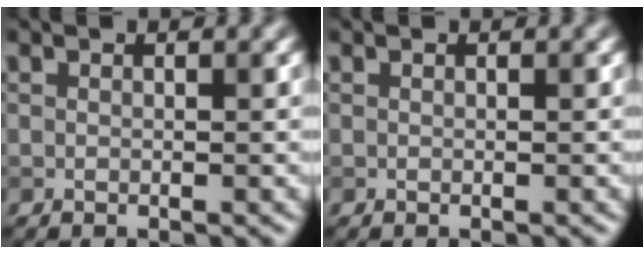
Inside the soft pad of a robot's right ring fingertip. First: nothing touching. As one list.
[{"total": 0.0}]